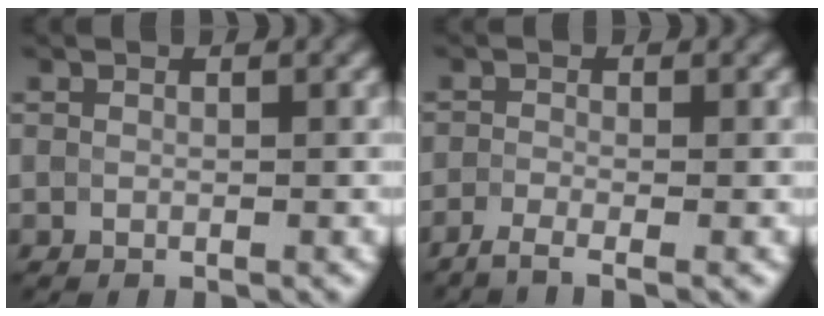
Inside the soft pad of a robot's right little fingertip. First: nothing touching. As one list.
[{"total": 2.4, "force": [-2.2, 0.1, 0.9], "torque": [-0.014, -0.007, -0.047]}]